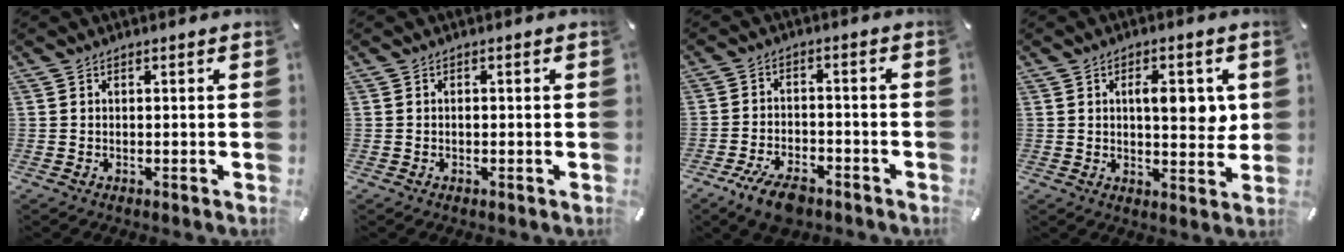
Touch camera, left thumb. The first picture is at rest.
{"total": 0.5, "force": [-0.1, 0.4, 0.4], "torque": [-0.007, -0.001, -0.002]}
{"total": 7.1, "force": [-4.7, 3.4, 4.0], "torque": [-0.084, 0.019, -0.087]}
{"total": 7.9, "force": [1.9, 3.7, 6.8], "torque": [-0.088, -0.011, 0.022]}